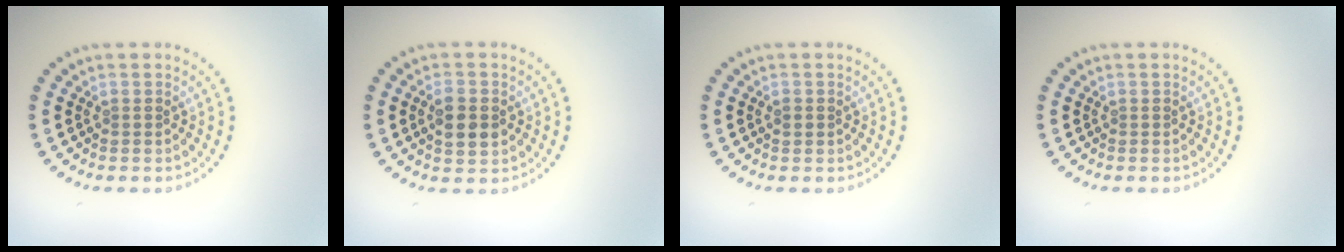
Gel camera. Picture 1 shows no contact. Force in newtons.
{"total": 3.1, "press": 3.1, "slide": 0.2}
{"total": 1.0, "press": 1.0, "slide": 0.2}
{"total": 0.0}